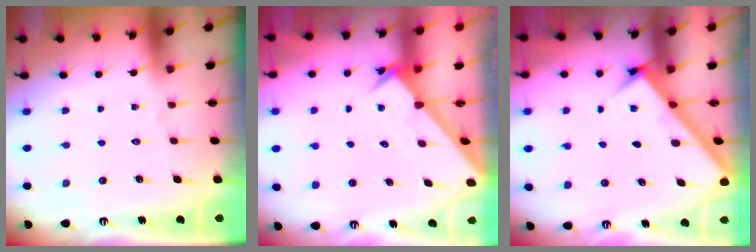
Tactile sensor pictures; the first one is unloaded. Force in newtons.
{"total": 2.5, "press": 2.5, "slide": 0.2}
{"total": 2.5, "press": 2.5, "slide": 0.3}